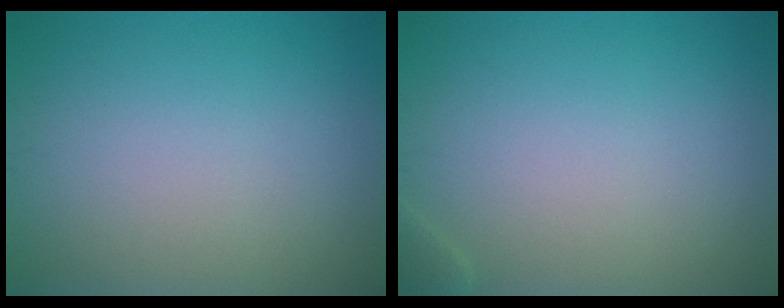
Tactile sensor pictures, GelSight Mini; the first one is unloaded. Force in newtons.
{"total": 0.7, "press": 0.7, "slide": 0.0}